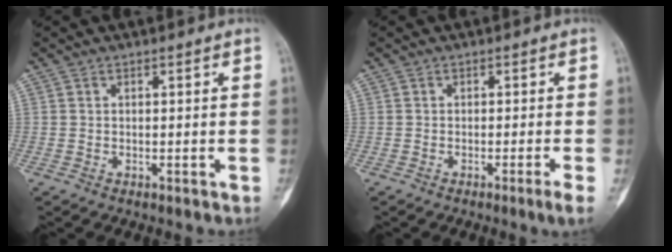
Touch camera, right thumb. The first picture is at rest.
{"total": 2.2, "force": [-1.1, -0.6, 1.8], "torque": [-0.039, -0.003, -0.019]}